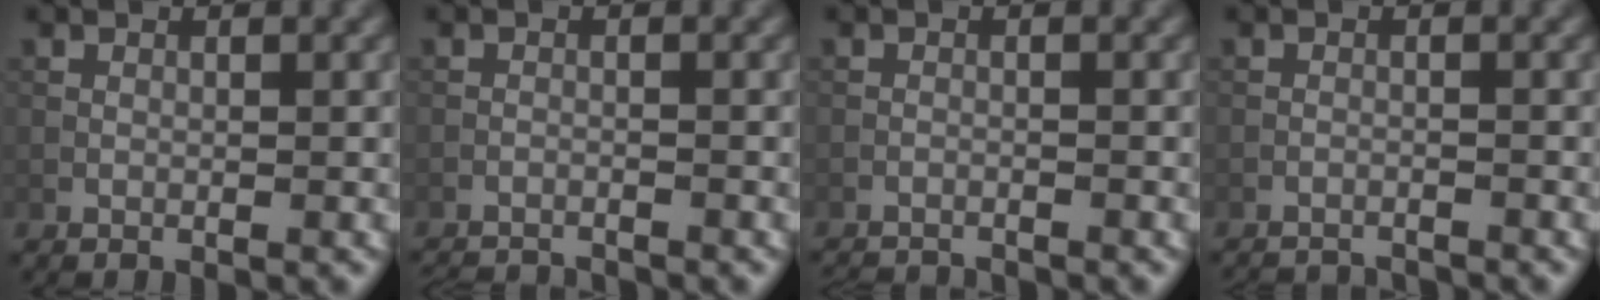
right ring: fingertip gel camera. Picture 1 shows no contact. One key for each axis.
{"total": 4.7, "fx": -4.7, "fy": 0.5, "fz": 0.8, "tx": -0.018, "ty": -0.013, "tz": -0.072}
{"total": 3.9, "fx": -3.8, "fy": 0.4, "fz": 0.7, "tx": -0.017, "ty": -0.012, "tz": -0.061}
{"total": 4.8, "fx": -4.7, "fy": 0.6, "fz": 0.7, "tx": -0.011, "ty": -0.006, "tz": -0.068}